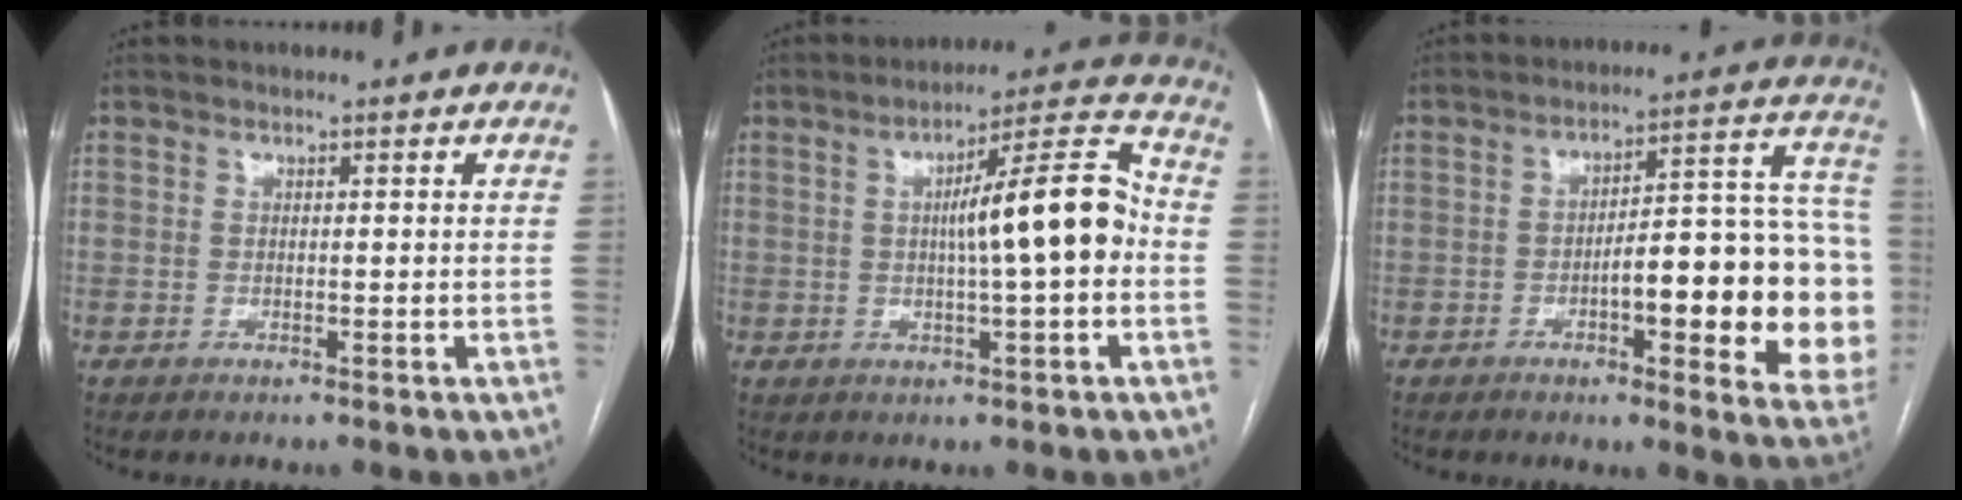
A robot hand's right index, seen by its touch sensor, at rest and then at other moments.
{"total": 12.0, "force": [-0.2, 1.2, 12.0], "torque": [-0.179, 0.027, -0.006]}
{"total": 21.3, "force": [-4.0, 4.9, 20.4], "torque": [-0.180, 0.040, -0.036]}